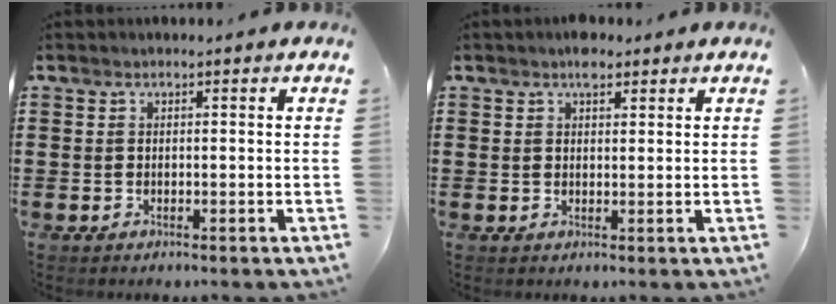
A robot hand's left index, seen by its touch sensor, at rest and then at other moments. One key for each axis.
{"total": 2.5, "fx": 1.9, "fy": 1.0, "fz": 1.2, "tx": -0.019, "ty": 0.002, "tz": 0.033}